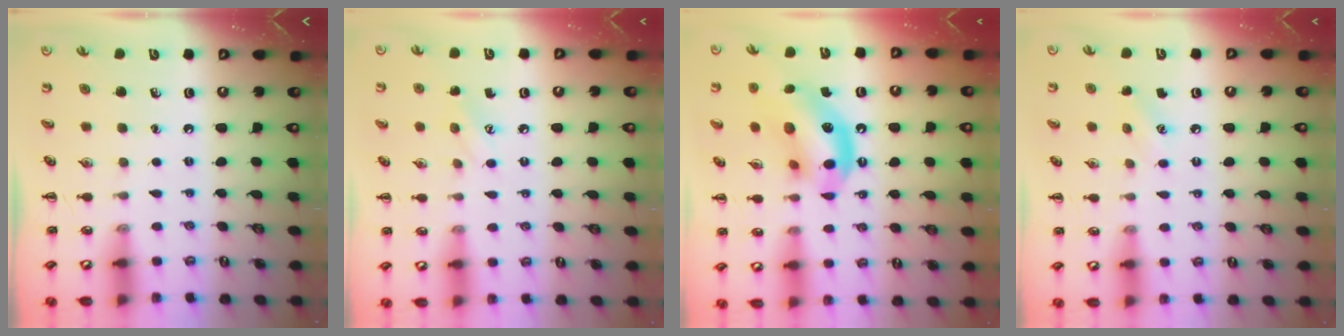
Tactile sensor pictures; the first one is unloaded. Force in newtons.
{"total": 6.5, "press": 6.3, "slide": 1.7}
{"total": 15.6, "press": 15.4, "slide": 2.9}
{"total": 6.8, "press": 6.5, "slide": 1.7}